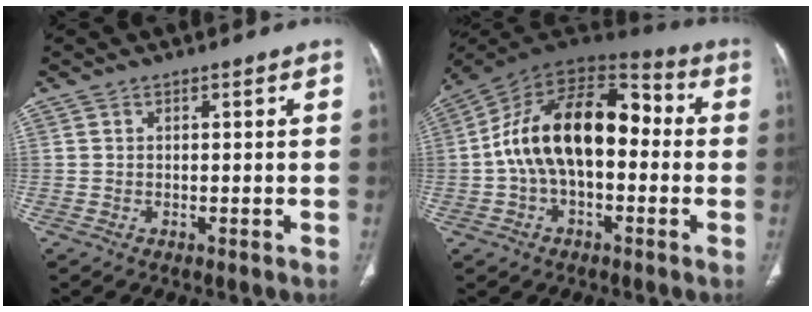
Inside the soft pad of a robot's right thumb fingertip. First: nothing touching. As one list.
[{"total": 19.7, "force": [-0.3, 11.4, 16.0], "torque": [-0.258, 0.051, -0.013]}]